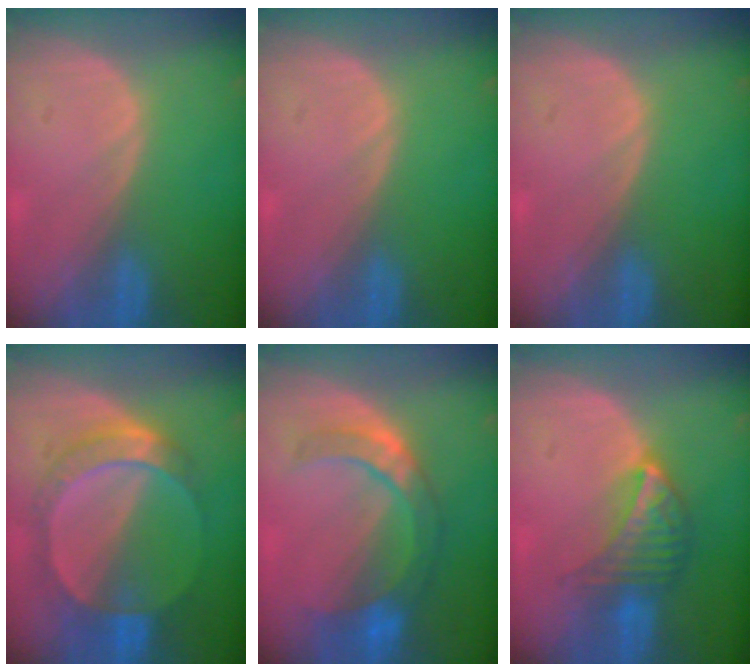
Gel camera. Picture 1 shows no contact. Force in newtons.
{"total": 0.0}
{"total": 0.0}
{"total": 7.3, "press": 7.2, "slide": 1.3}
{"total": 8.0, "press": 7.5, "slide": 2.8}
{"total": 7.1, "press": 6.3, "slide": 3.3}